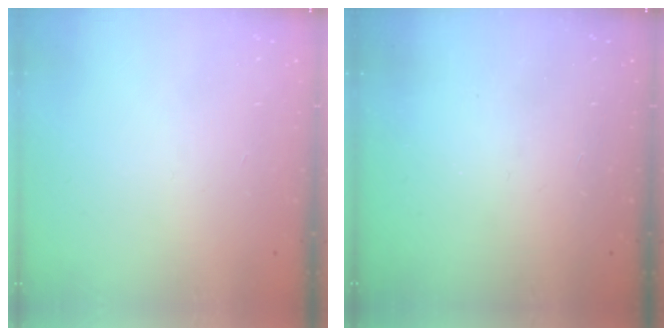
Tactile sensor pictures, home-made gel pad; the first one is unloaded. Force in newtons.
{"total": 0.0}